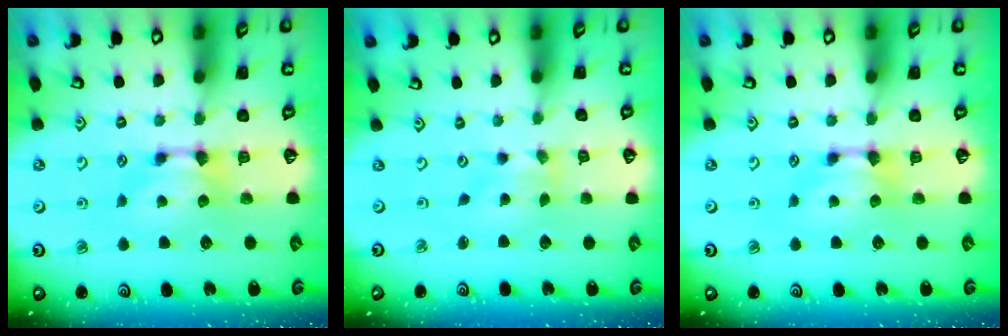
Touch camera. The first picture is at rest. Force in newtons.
{"total": 1.8, "press": 1.5, "slide": 1.1}
{"total": 0.0}